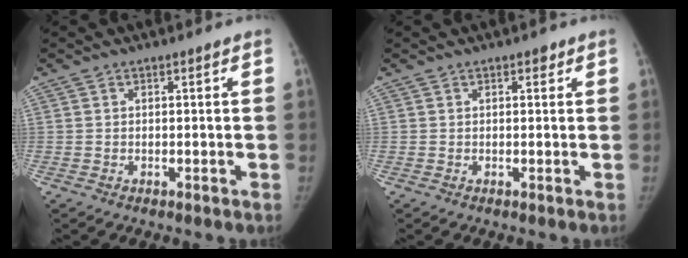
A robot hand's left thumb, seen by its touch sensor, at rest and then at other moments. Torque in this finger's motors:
{"motor_torque": [0.14, -0.02, 0.04, -0.52, 0.06]}